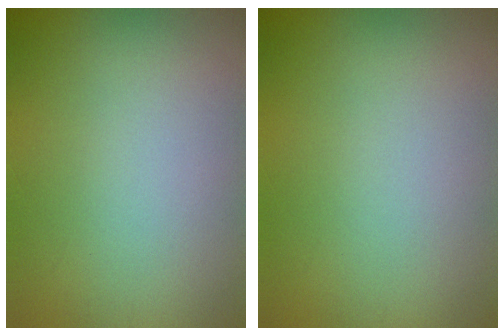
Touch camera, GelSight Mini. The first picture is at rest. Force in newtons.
{"total": 0.0}